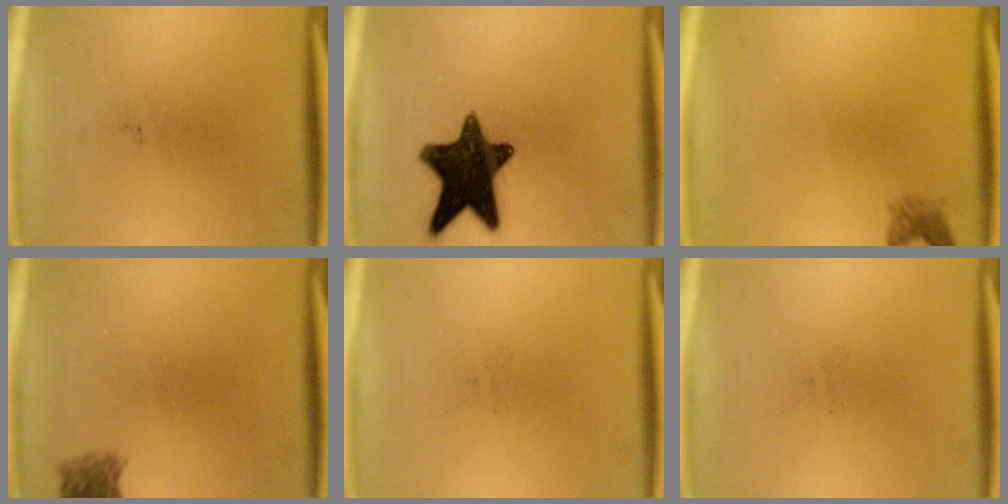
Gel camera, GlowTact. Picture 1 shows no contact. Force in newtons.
{"total": 15.2}
{"total": 1.5}
{"total": 2.6}
{"total": 0.0}
{"total": 0.0}